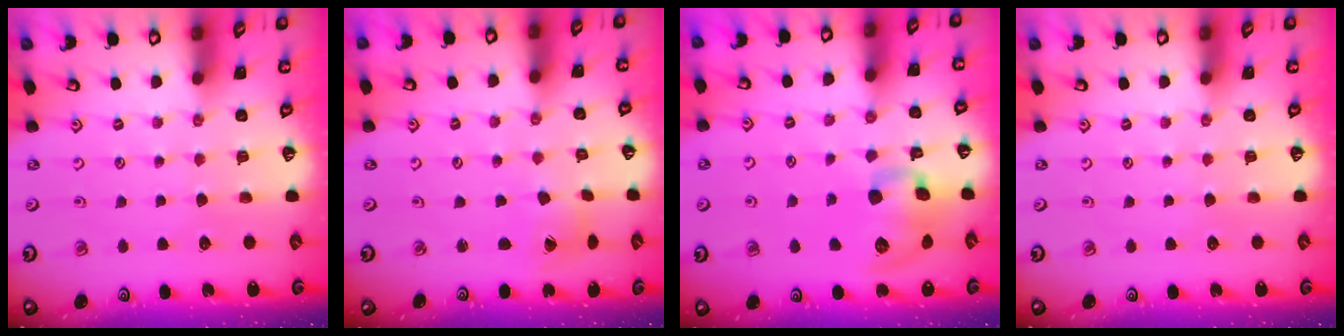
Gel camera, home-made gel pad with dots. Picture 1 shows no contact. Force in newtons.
{"total": 2.0, "press": 2.0, "slide": 0.3}
{"total": 13.7, "press": 13.5, "slide": 2.4}
{"total": 0.0}